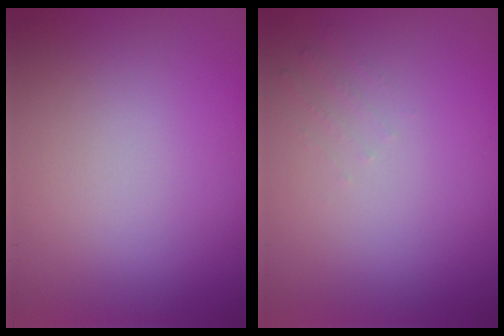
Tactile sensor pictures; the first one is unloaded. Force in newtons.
{"total": 0.8, "press": 0.8, "slide": 0.2}